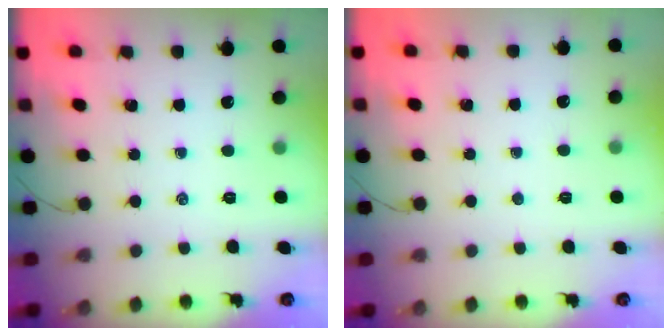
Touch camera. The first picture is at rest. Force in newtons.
{"total": 0.0}